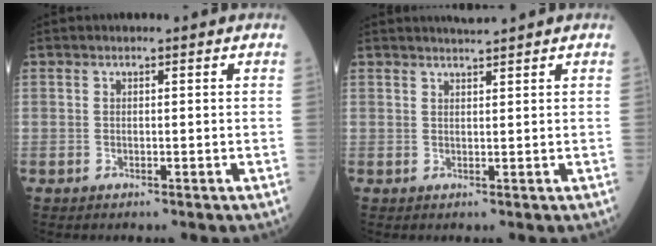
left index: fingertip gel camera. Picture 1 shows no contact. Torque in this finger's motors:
{"motor_torque": [-0.55, -0.65, -0.21, -0.01]}